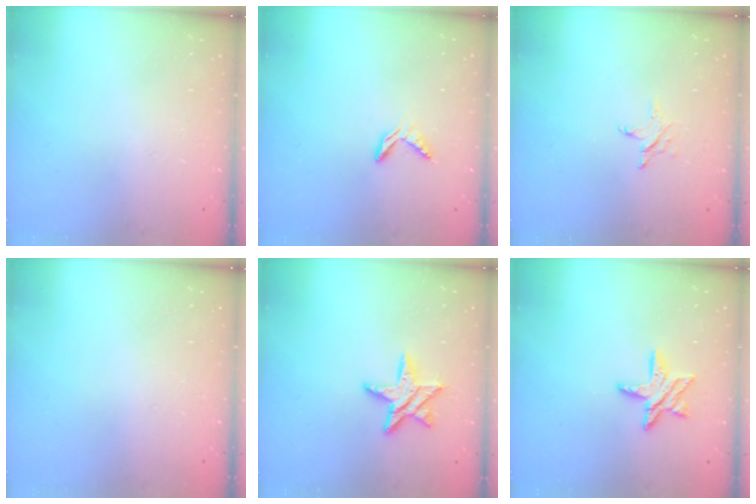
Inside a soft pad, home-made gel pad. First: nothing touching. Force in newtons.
{"total": 4.5, "press": 4.5, "slide": 0.3}
{"total": 2.9, "press": 2.9, "slide": 0.2}
{"total": 0.0}
{"total": 10.5, "press": 10.5, "slide": 0.6}
{"total": 10.0, "press": 9.9, "slide": 0.9}